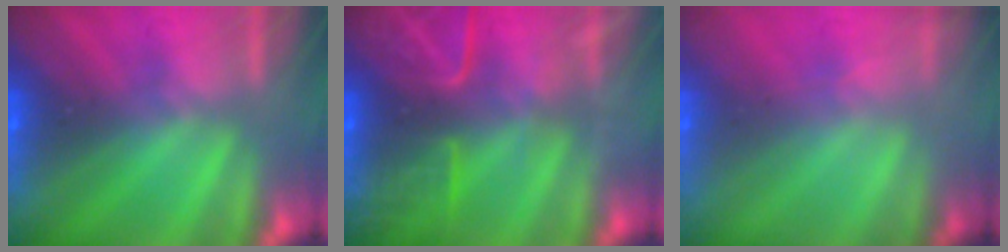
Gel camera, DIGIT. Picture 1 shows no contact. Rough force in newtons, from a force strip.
{"total": 8.8}
{"total": 1.5}